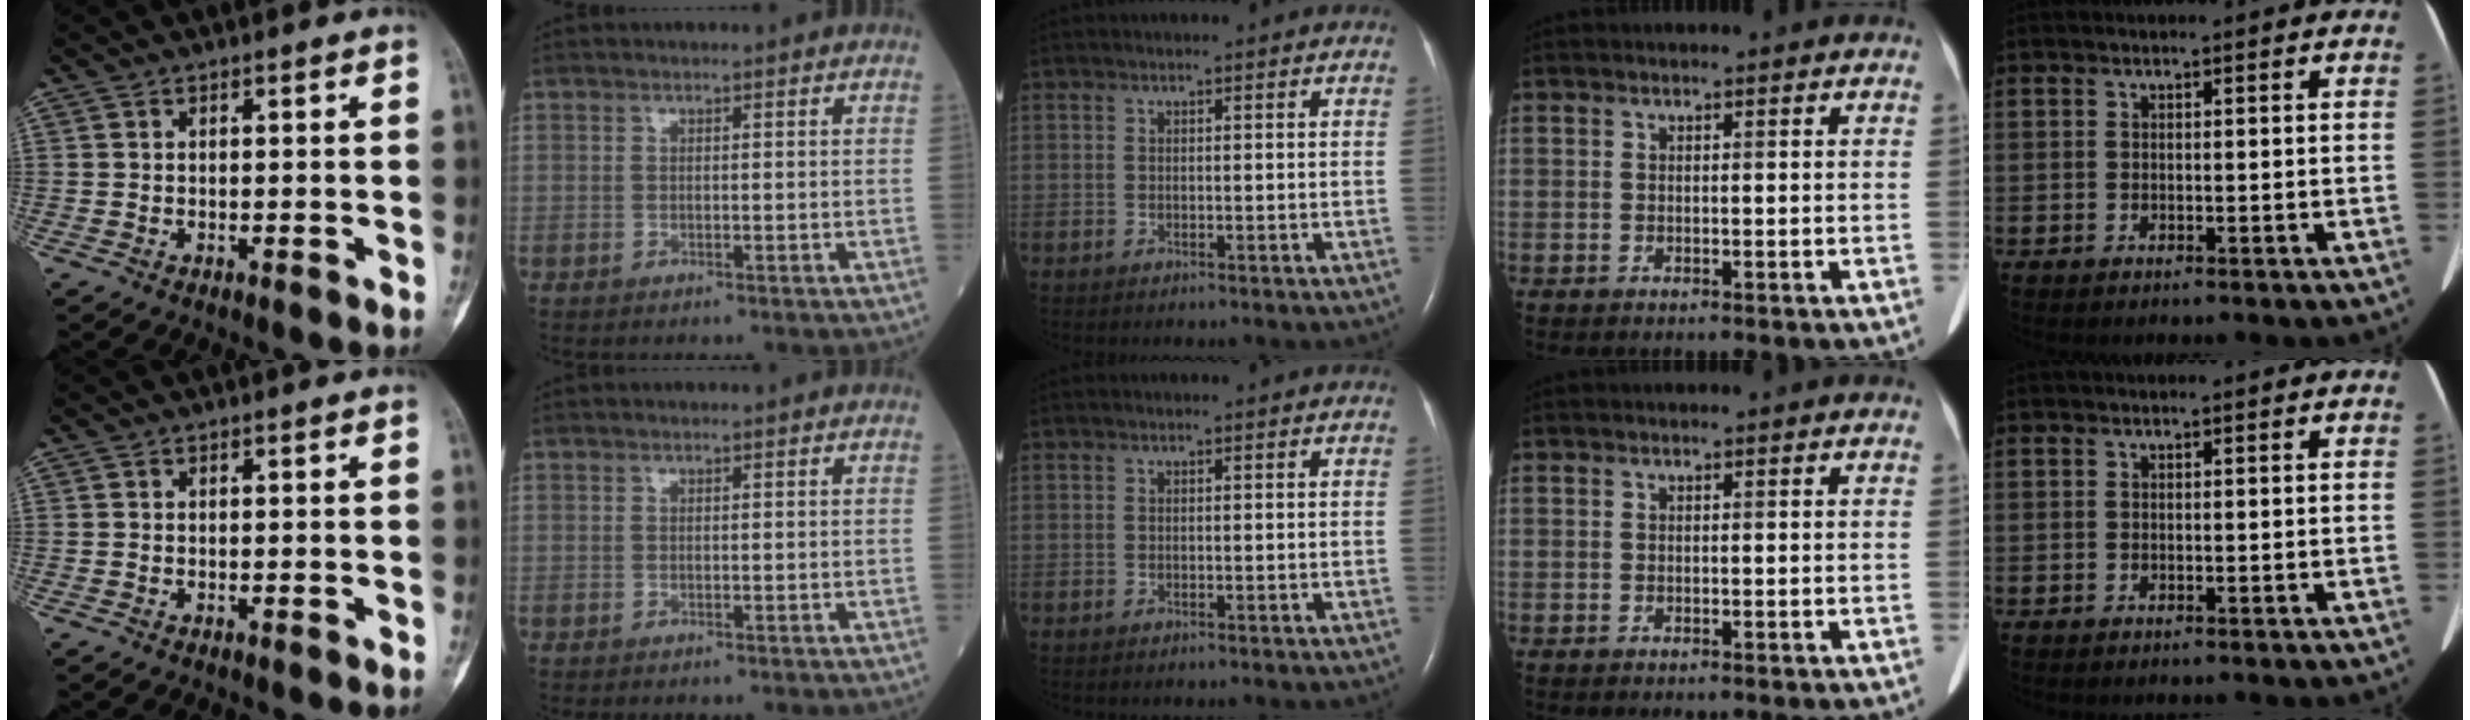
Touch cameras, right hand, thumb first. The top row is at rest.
{}